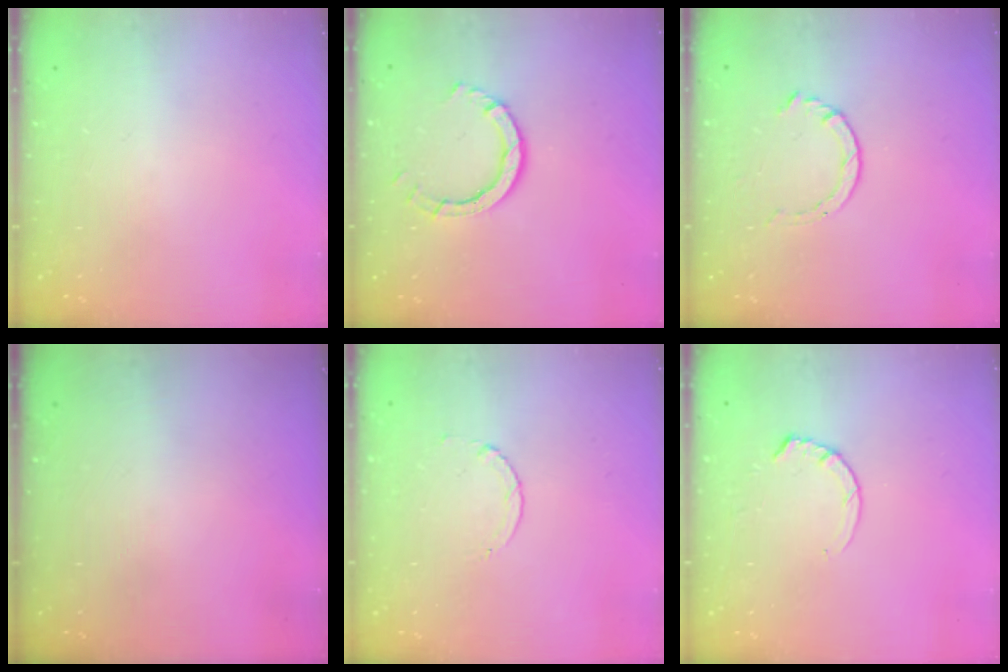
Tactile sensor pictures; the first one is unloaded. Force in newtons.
{"total": 5.9, "press": 5.9, "slide": 0.5}
{"total": 3.4, "press": 3.4, "slide": 0.5}
{"total": 0.0}
{"total": 2.3, "press": 2.3, "slide": 0.3}
{"total": 4.8, "press": 4.7, "slide": 0.4}